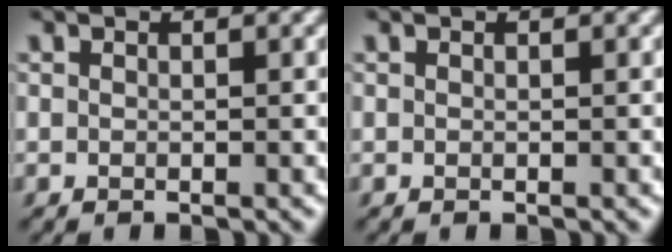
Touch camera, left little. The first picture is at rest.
{"total": 0.0}